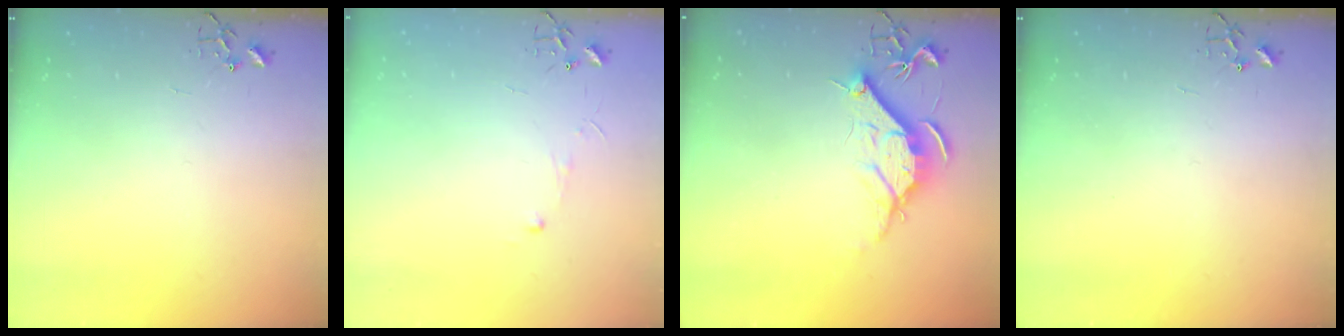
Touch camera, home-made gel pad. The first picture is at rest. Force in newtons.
{"total": 3.9, "press": 3.8, "slide": 0.4}
{"total": 12.2, "press": 12.2, "slide": 1.1}
{"total": 0.0}